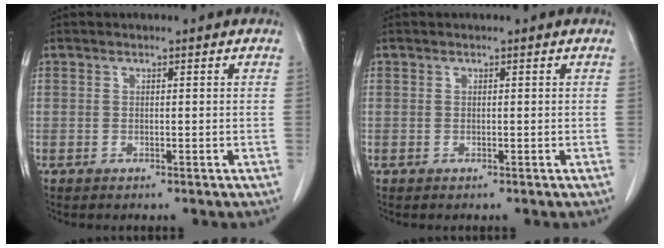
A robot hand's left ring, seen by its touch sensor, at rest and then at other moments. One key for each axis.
{"total": 0.0}